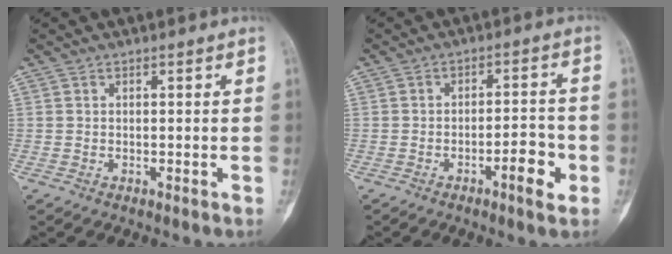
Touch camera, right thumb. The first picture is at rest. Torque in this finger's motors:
{"motor_torque": [0.11, 0.57, 0.74, -0.12, 0.00]}